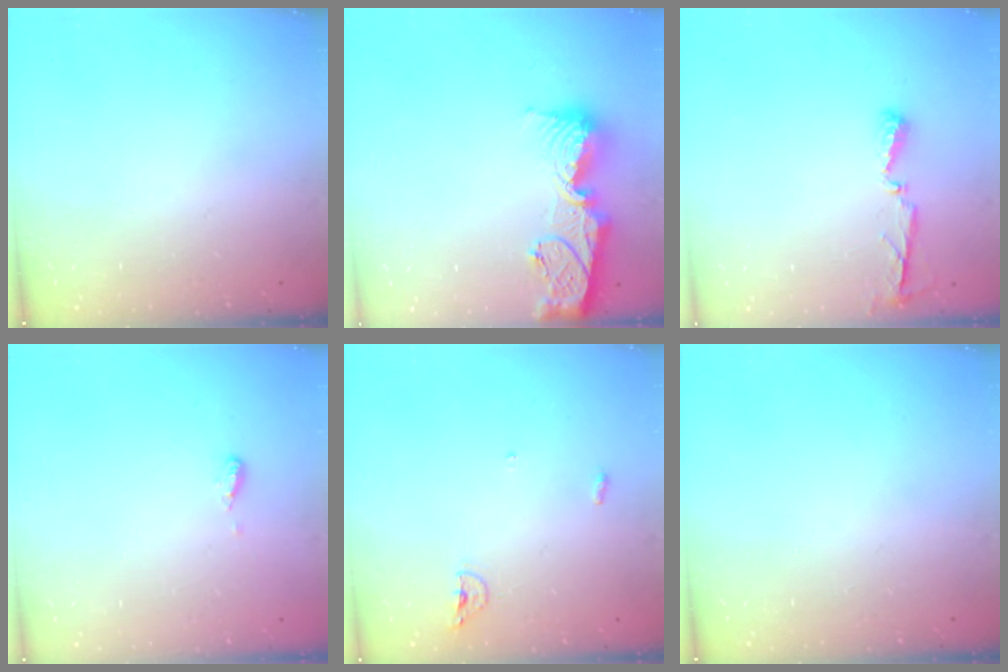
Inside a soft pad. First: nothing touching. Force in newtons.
{"total": 14.6, "press": 14.5, "slide": 1.4}
{"total": 4.9, "press": 4.9, "slide": 0.5}
{"total": 4.7, "press": 4.7, "slide": 0.6}
{"total": 4.1, "press": 4.0, "slide": 0.9}
{"total": 0.0}